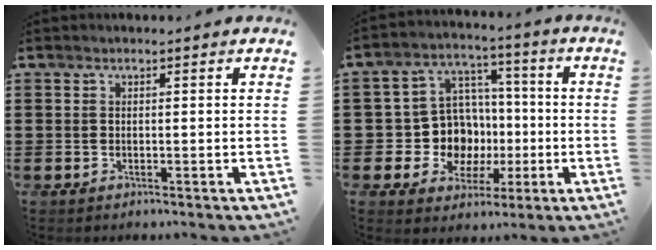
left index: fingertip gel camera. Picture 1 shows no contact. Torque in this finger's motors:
{"motor_torque": [0.93, 0.24, 0.50, 0.05]}